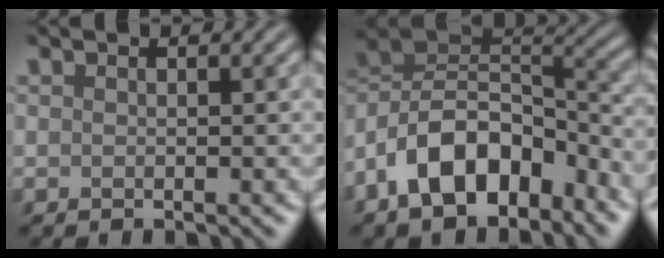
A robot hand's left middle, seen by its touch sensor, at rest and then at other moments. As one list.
[{"total": 11.0, "force": [-5.5, 5.9, 7.4], "torque": [-0.122, 0.015, -0.119]}]